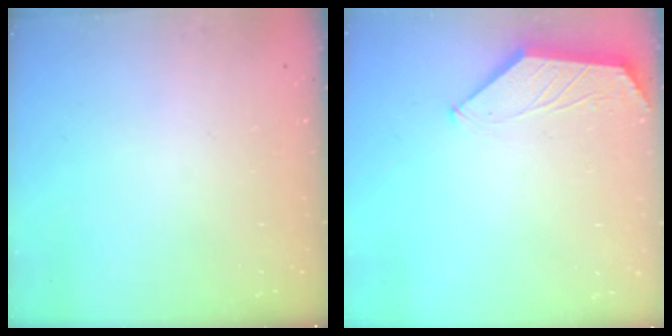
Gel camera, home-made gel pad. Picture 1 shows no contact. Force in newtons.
{"total": 1.1, "press": 1.0, "slide": 0.3}